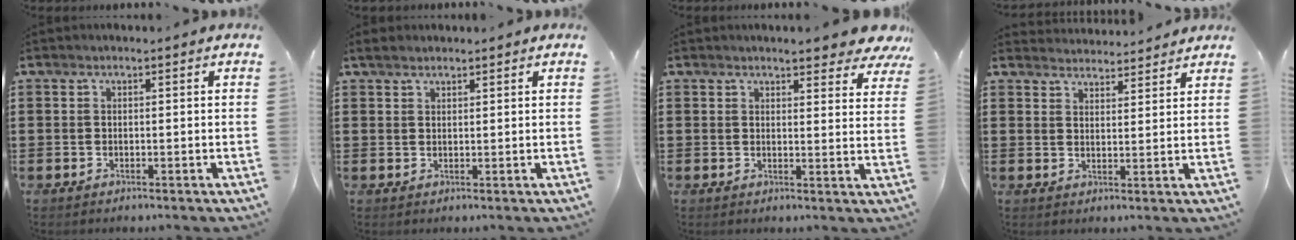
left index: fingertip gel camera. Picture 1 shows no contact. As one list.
[{"total": 1.6, "force": [1.4, 0.4, 0.5], "torque": [-0.012, 0.002, 0.028]}, {"total": 4.7, "force": [4.2, 0.4, 2.0], "torque": [-0.037, -0.016, 0.073]}, {"total": 3.2, "force": [3.2, 0.3, -0.4], "torque": [-0.003, -0.013, 0.059]}]